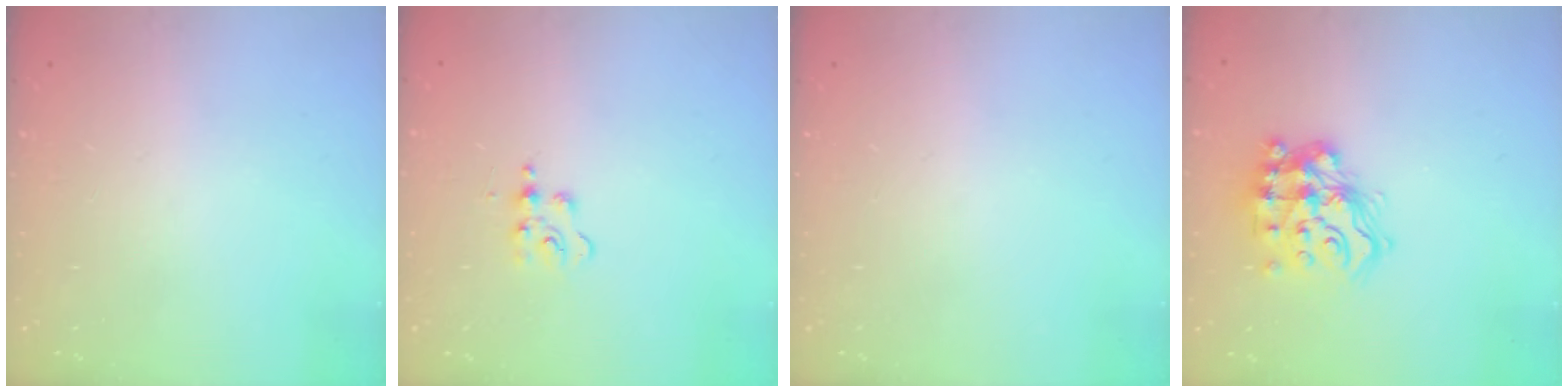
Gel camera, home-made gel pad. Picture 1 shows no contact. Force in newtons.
{"total": 4.8, "press": 4.8, "slide": 0.6}
{"total": 0.0}
{"total": 16.1, "press": 15.9, "slide": 2.1}